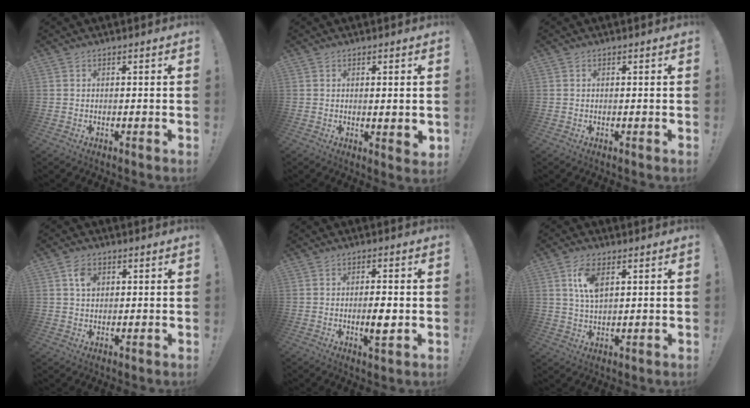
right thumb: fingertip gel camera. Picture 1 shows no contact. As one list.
[{"total": 2.5, "force": [0.9, 0.1, 2.3], "torque": [-0.021, -0.011, 0.011]}, {"total": 0.0}, {"total": 4.5, "force": [1.7, 3.1, 2.7], "torque": [-0.033, -0.001, 0.028]}, {"total": 5.0, "force": [-0.9, 1.1, 4.8], "torque": [-0.076, -0.008, -0.017]}, {"total": 8.1, "force": [3.5, 4.0, 6.0], "torque": [-0.106, -0.010, 0.060]}]